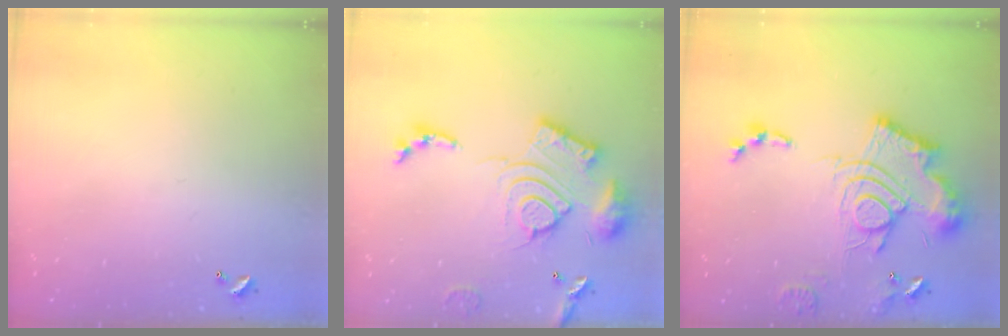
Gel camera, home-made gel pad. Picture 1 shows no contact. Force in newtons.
{"total": 20.0, "press": 19.9, "slide": 1.9}
{"total": 19.5, "press": 19.4, "slide": 2.0}